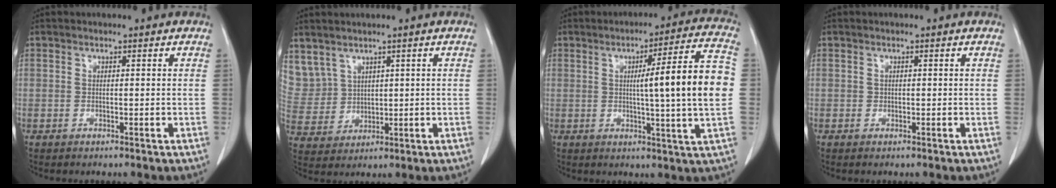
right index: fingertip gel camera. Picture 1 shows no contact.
{"total": 9.6, "force": [5.4, 7.7, 2.3], "torque": [-0.085, 0.028, 0.141]}
{"total": 14.1, "force": [0.5, -0.8, 14.0], "torque": [-0.199, 0.009, 0.003]}
{"total": 0.0}